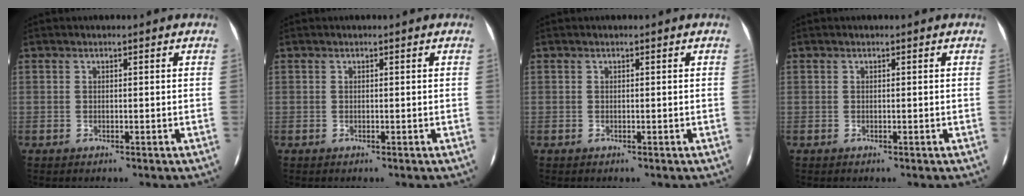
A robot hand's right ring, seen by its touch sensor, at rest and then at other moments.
{"total": 0.0}
{"total": 0.0}
{"total": 0.0}